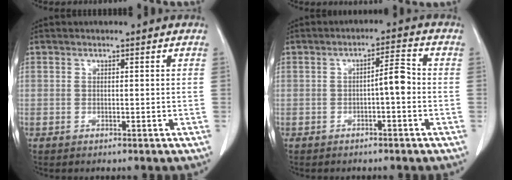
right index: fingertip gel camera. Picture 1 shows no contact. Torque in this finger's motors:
{"motor_torque": [0.47, -0.10, 0.07, 0.03]}